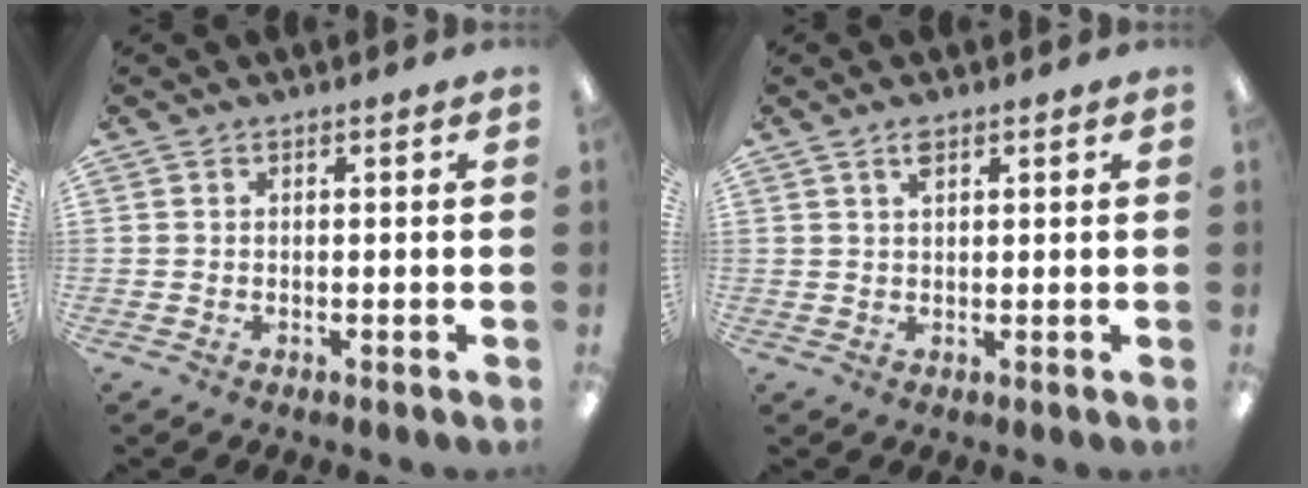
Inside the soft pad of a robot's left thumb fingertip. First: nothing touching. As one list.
[{"total": 2.5, "force": [1.7, 0.9, 1.6], "torque": [-0.028, 0.000, 0.028]}]